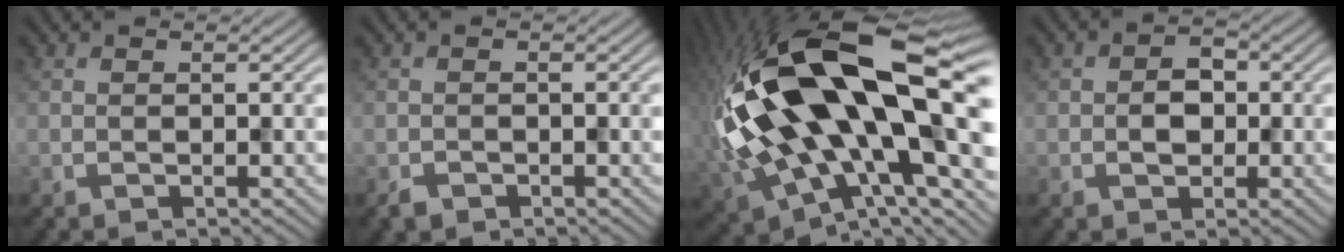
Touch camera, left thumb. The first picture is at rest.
{"total": 1.2, "force": [-0.9, 0.8, 0.2], "torque": [-0.003, -0.003, -0.020]}
{"total": 22.8, "force": [1.8, 12.0, 19.4], "torque": [-0.421, -0.032, 0.044]}
{"total": 2.9, "force": [-0.4, 2.2, 1.8], "torque": [-0.031, -0.001, -0.010]}